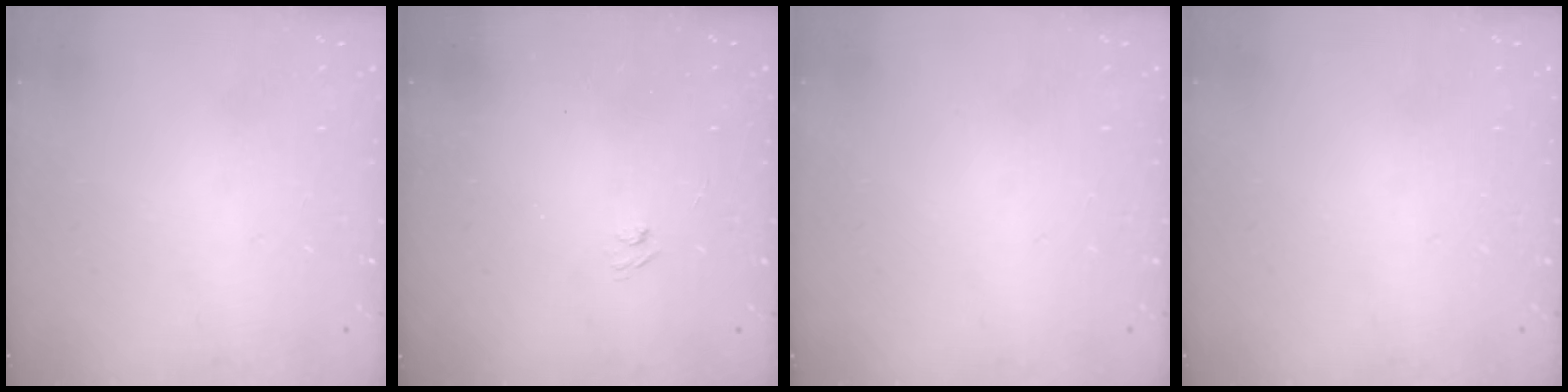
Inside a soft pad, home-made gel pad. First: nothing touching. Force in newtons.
{"total": 2.2, "press": 2.0, "slide": 1.0}
{"total": 0.0}
{"total": 0.0}